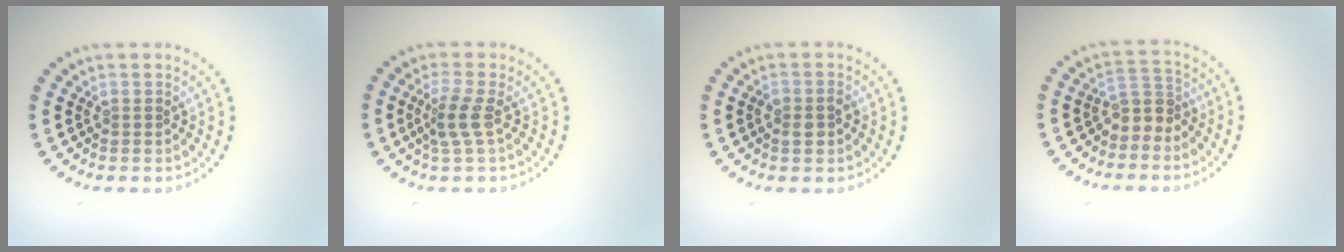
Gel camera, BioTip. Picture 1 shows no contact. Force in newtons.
{"total": 2.3, "press": 1.9, "slide": 1.3}
{"total": 1.5, "press": 1.5, "slide": 0.3}
{"total": 2.5, "press": 2.0, "slide": 1.6}